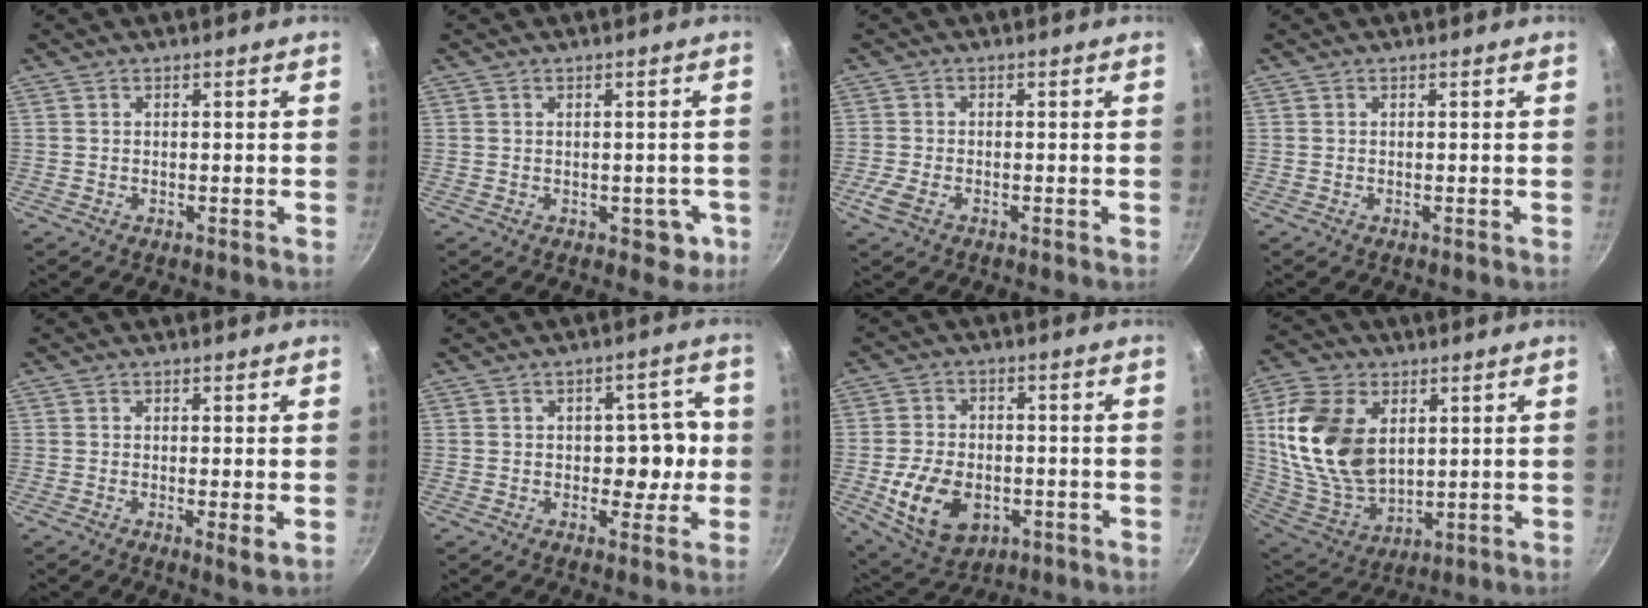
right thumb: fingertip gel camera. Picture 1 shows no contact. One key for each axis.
{"total": 4.2, "fx": -1.0, "fy": 3.0, "fz": 2.7, "tx": -0.006, "ty": 0.017, "tz": -0.002}
{"total": 3.4, "fx": -1.6, "fy": 1.8, "fz": 2.4, "tx": -0.058, "ty": 0.002, "tz": -0.034}
{"total": 0.0}
{"total": 2.4, "fx": 0.0, "fy": 0.6, "fz": 2.3, "tx": -0.037, "ty": -0.011, "tz": -0.003}
{"total": 7.7, "fx": -0.7, "fy": 5.3, "fz": 5.5, "tx": -0.022, "ty": 0.018, "tz": -0.011}
{"total": 13.2, "fx": -3.4, "fy": 9.0, "fz": 9.0, "tx": -0.145, "ty": 0.007, "tz": -0.045}
{"total": 19.8, "fx": 4.7, "fy": 12.9, "fz": 14.3, "tx": -0.260, "ty": -0.021, "tz": 0.101}